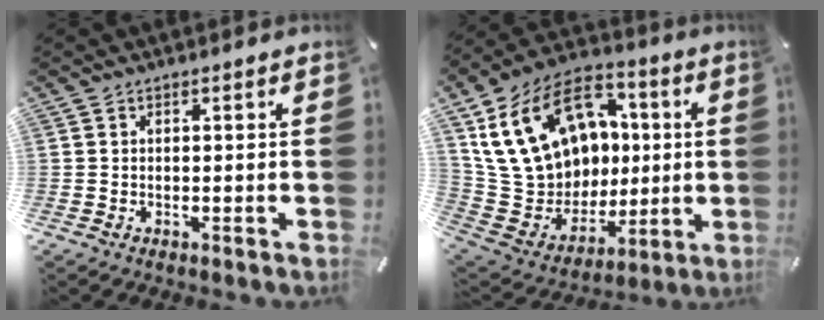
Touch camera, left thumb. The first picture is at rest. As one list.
[{"total": 22.8, "force": [6.7, 18.1, 12.1], "torque": [-0.234, -0.035, 0.153]}]